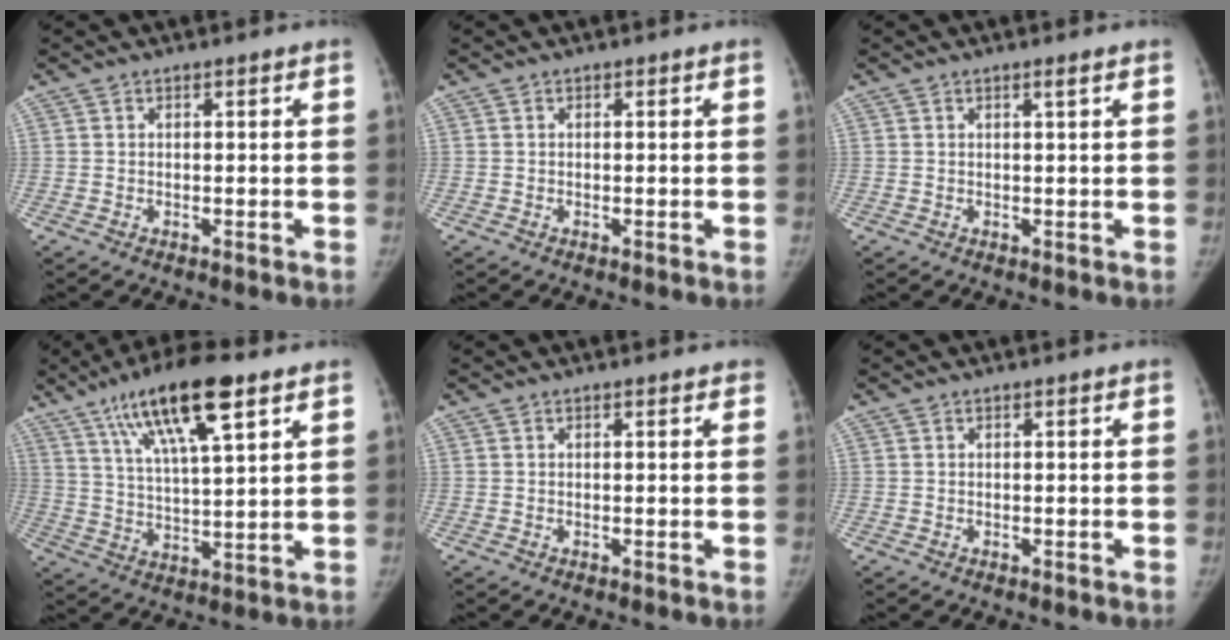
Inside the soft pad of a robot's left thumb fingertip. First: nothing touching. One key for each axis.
{"total": 0.0}
{"total": 0.9, "fx": 0.5, "fy": -0.1, "fz": 0.7, "tx": -0.015, "ty": -0.004, "tz": 0.011}
{"total": 16.0, "fx": 8.9, "fy": 3.9, "fz": 12.7, "tx": -0.211, "ty": -0.021, "tz": 0.162}
{"total": 1.2, "fx": 0.9, "fy": 0.4, "fz": 0.6, "tx": -0.004, "ty": 0.002, "tz": 0.007}
{"total": 0.0}